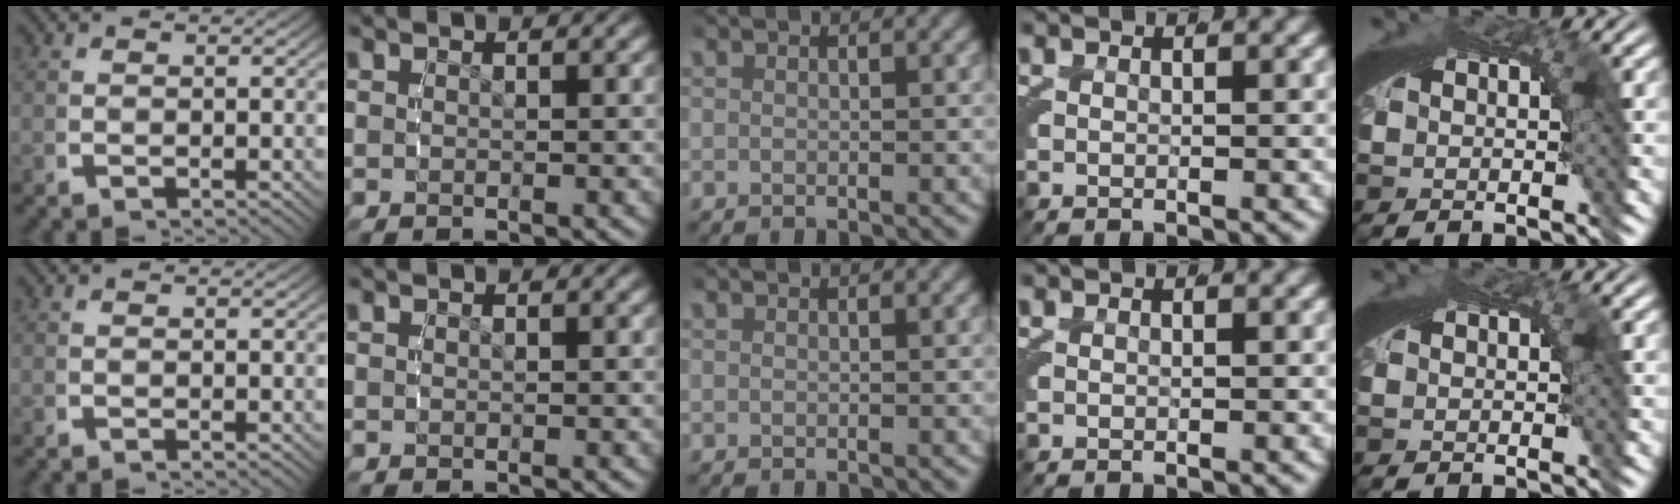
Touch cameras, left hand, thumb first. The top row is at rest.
{}